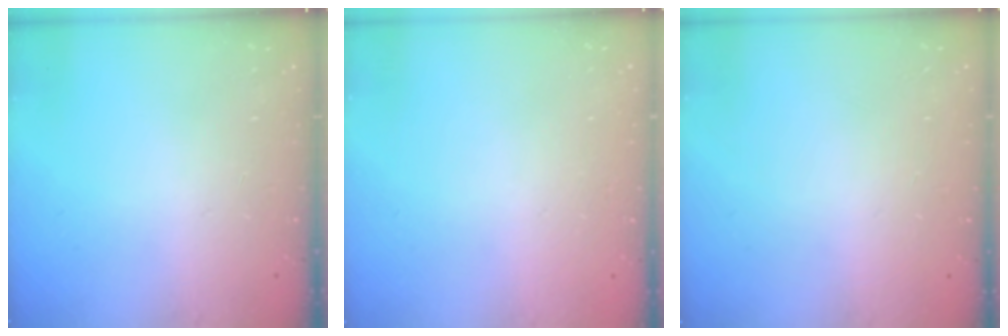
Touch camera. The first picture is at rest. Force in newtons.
{"total": 0.0}
{"total": 0.0}